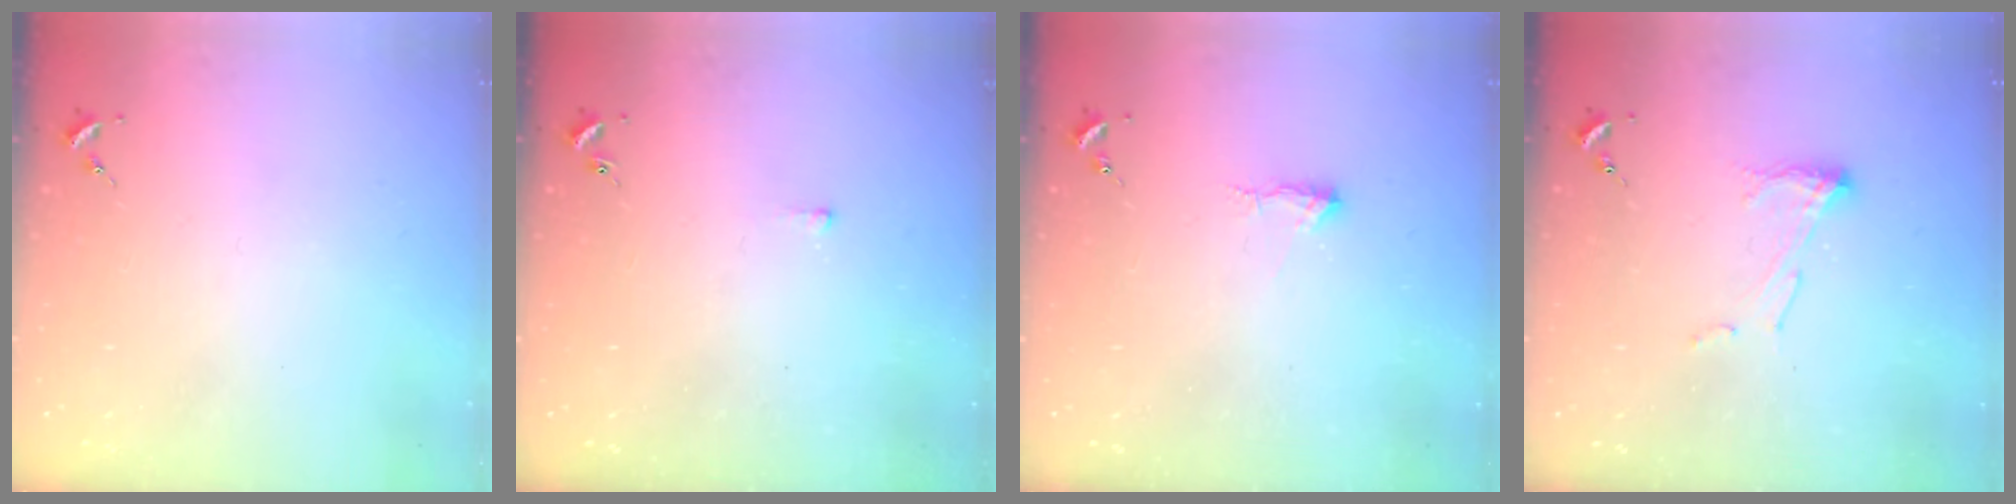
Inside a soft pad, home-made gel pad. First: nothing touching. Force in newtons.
{"total": 1.6, "press": 1.6, "slide": 0.2}
{"total": 5.0, "press": 4.9, "slide": 0.7}
{"total": 6.9, "press": 6.9, "slide": 0.2}